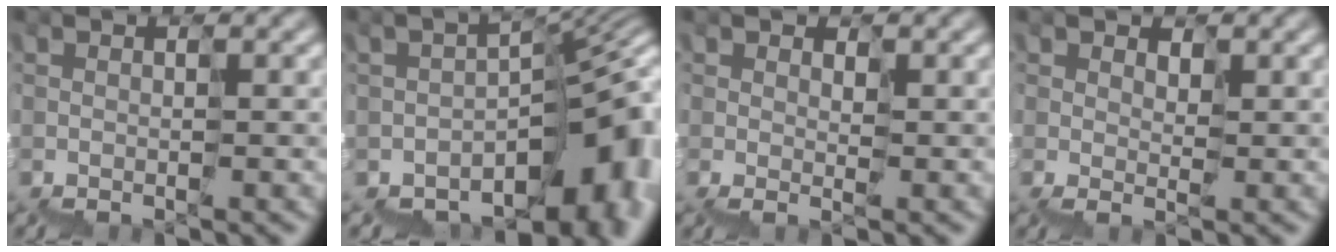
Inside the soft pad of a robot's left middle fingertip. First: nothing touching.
{"total": 11.9, "force": [-5.8, 6.1, 8.4], "torque": [-0.120, -0.009, -0.076]}
{"total": 0.9, "force": [0.7, 0.5, 0.5], "torque": [-0.012, 0.009, 0.013]}
{"total": 1.3, "force": [1.1, 0.7, 0.3], "torque": [-0.014, 0.013, 0.016]}